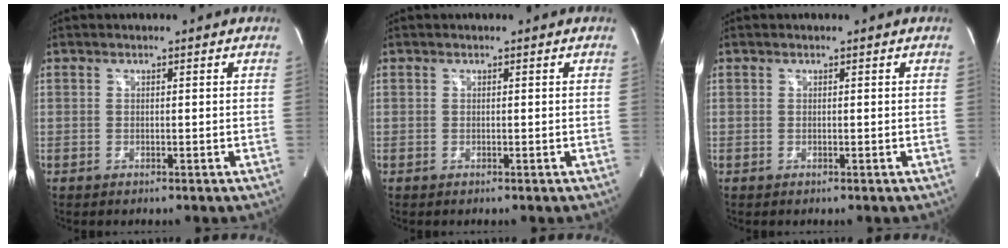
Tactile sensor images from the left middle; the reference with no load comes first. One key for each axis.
{"total": 0.0}
{"total": 0.0}